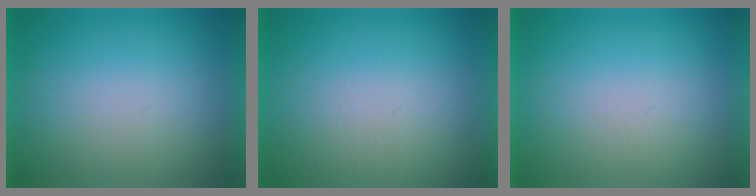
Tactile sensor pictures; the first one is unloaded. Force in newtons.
{"total": 1.8}
{"total": 1.1}